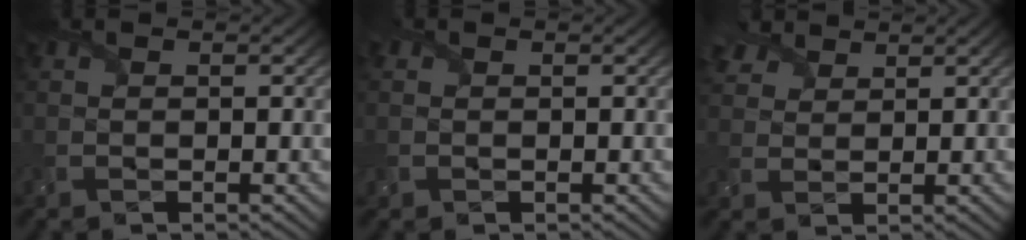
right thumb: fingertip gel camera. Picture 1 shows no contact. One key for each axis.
{"total": 1.0, "fx": 0.0, "fy": 1.0, "fz": 0.1, "tx": -0.002, "ty": -0.003, "tz": -0.004}
{"total": 4.0, "fx": 3.1, "fy": 2.1, "fz": 1.4, "tx": -0.039, "ty": 0.014, "tz": 0.062}